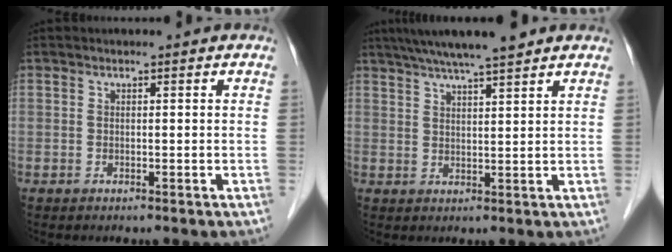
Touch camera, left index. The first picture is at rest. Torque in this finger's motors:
{"motor_torque": [0.21, -0.58, 0.29, 0.07]}